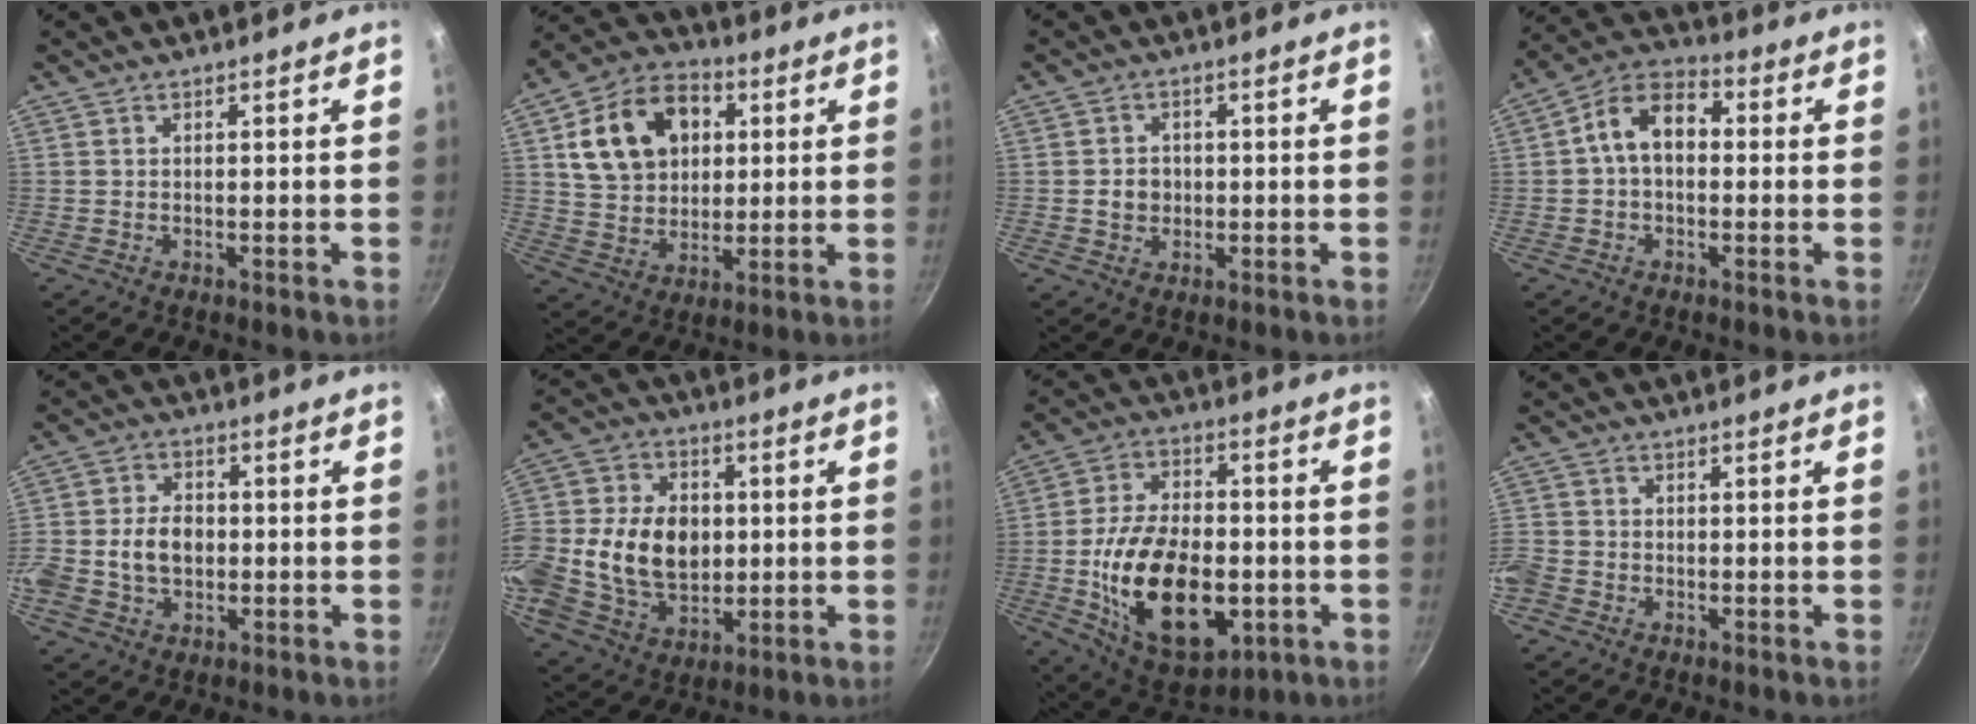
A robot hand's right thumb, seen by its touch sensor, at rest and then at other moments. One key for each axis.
{"total": 17.2, "fx": 4.4, "fy": 12.8, "fz": 10.6, "tx": -0.156, "ty": 0.011, "tz": 0.072}
{"total": 3.6, "fx": -0.3, "fy": 3.2, "fz": 1.7, "tx": -0.013, "ty": 0.005, "tz": -0.006}
{"total": 9.7, "fx": 0.5, "fy": 6.5, "fz": 7.2, "tx": -0.099, "ty": 0.034, "tz": -0.008}
{"total": 10.5, "fx": -1.2, "fy": 7.8, "fz": 6.8, "tx": -0.122, "ty": 0.021, "tz": -0.029}
{"total": 23.5, "fx": 0.1, "fy": 17.8, "fz": 15.4, "tx": -0.313, "ty": 0.027, "tz": 0.009}
{"total": 23.4, "fx": -4.7, "fy": 13.9, "fz": 18.2, "tx": -0.296, "ty": 0.018, "tz": -0.064}
{"total": 5.3, "fx": -2.4, "fy": 4.1, "fz": 2.2, "tx": -0.058, "ty": 0.011, "tz": -0.056}